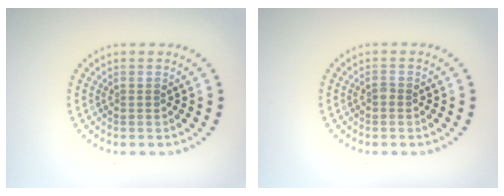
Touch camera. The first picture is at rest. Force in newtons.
{"total": 0.6, "press": 0.5, "slide": 0.3}